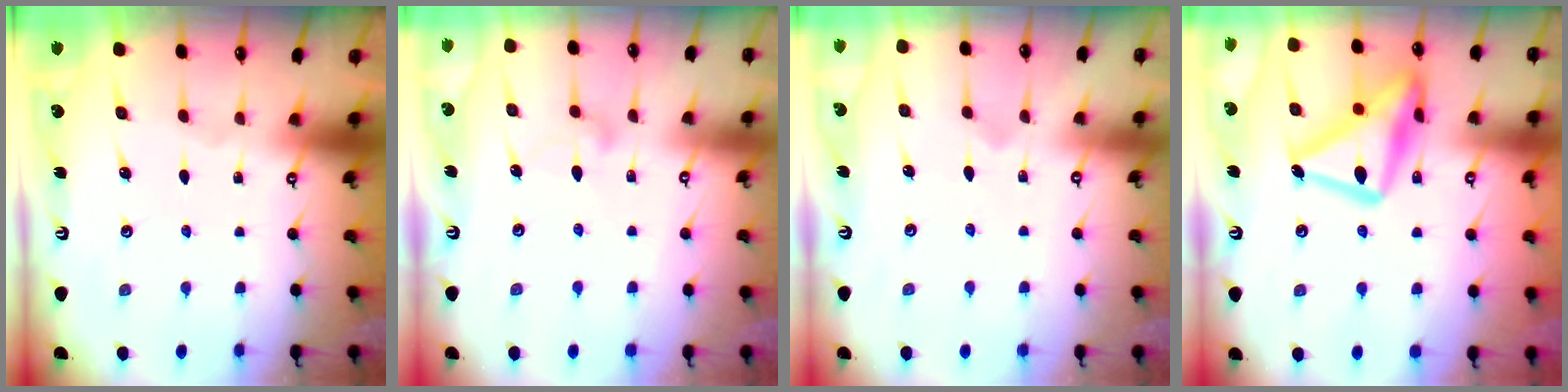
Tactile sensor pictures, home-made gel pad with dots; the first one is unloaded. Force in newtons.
{"total": 10.0, "press": 10.0, "slide": 0.5}
{"total": 6.7, "press": 6.7, "slide": 0.4}
{"total": 20.9, "press": 20.8, "slide": 1.5}